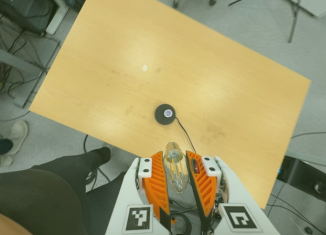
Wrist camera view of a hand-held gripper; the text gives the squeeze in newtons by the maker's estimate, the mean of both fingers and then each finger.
{"total": 10.0, "left": 9.7, "right": 10.2}